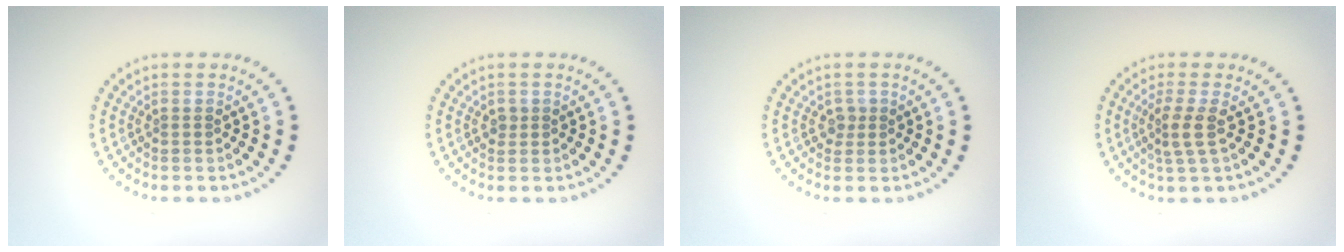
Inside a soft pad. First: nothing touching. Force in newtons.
{"total": 0.8, "press": 0.8, "slide": 0.1}
{"total": 1.0, "press": 0.9, "slide": 0.6}
{"total": 2.4, "press": 1.8, "slide": 1.6}